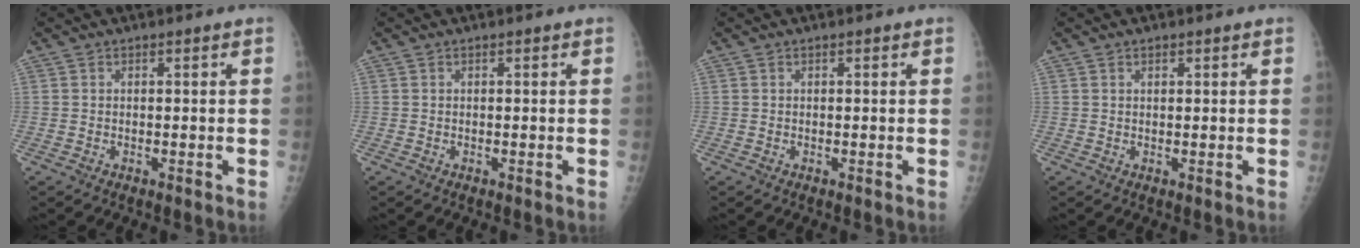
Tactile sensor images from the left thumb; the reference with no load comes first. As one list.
[{"total": 0.0}, {"total": 0.0}, {"total": 0.9, "force": [0.6, 0.5, 0.5], "torque": [-0.005, -0.002, 0.009]}]